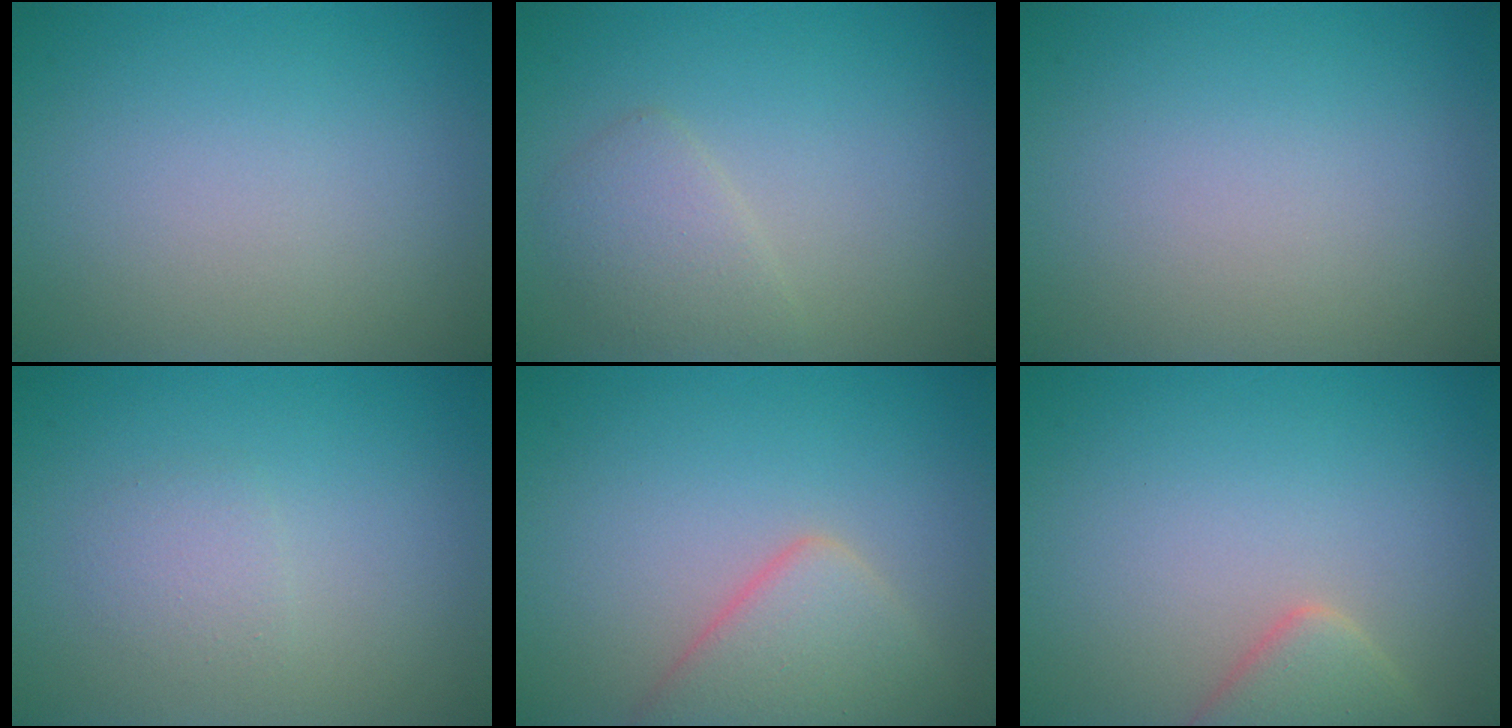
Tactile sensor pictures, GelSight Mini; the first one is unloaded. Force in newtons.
{"total": 2.1, "press": 2.1, "slide": 0.1}
{"total": 0.0}
{"total": 1.4, "press": 1.4, "slide": 0.0}
{"total": 4.2, "press": 4.2, "slide": 0.2}
{"total": 3.0, "press": 2.9, "slide": 0.3}